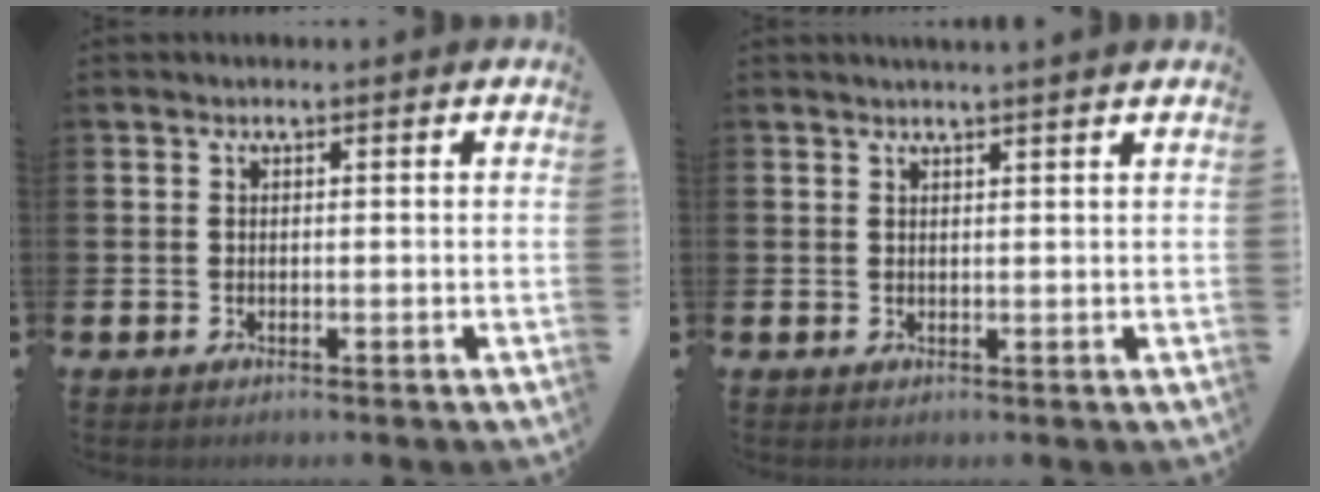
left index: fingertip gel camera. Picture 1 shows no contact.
{"total": 1.4, "force": [1.4, -0.4, 0.2], "torque": [0.001, -0.007, 0.025]}